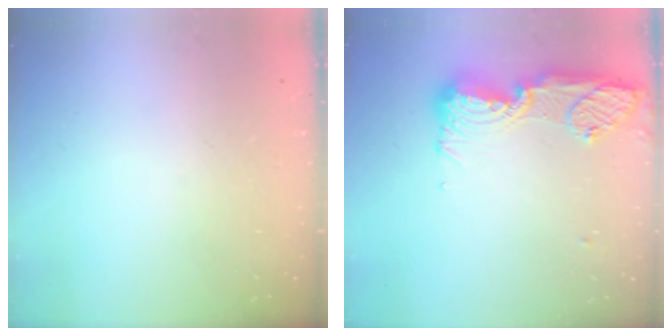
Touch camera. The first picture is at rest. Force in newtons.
{"total": 17.6, "press": 16.5, "slide": 6.2}